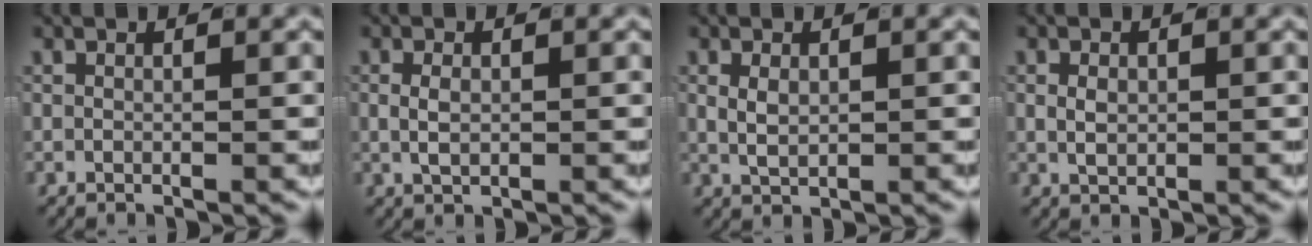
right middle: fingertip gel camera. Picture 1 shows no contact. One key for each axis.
{"total": 1.5, "fx": 0.0, "fy": 0.8, "fz": 1.3, "tx": -0.026, "ty": -0.005, "tz": 0.007}
{"total": 1.8, "fx": 0.3, "fy": 1.0, "fz": 1.4, "tx": -0.031, "ty": -0.010, "tz": 0.016}
{"total": 1.3, "fx": 0.1, "fy": 0.8, "fz": 1.0, "tx": -0.022, "ty": -0.007, "tz": 0.011}